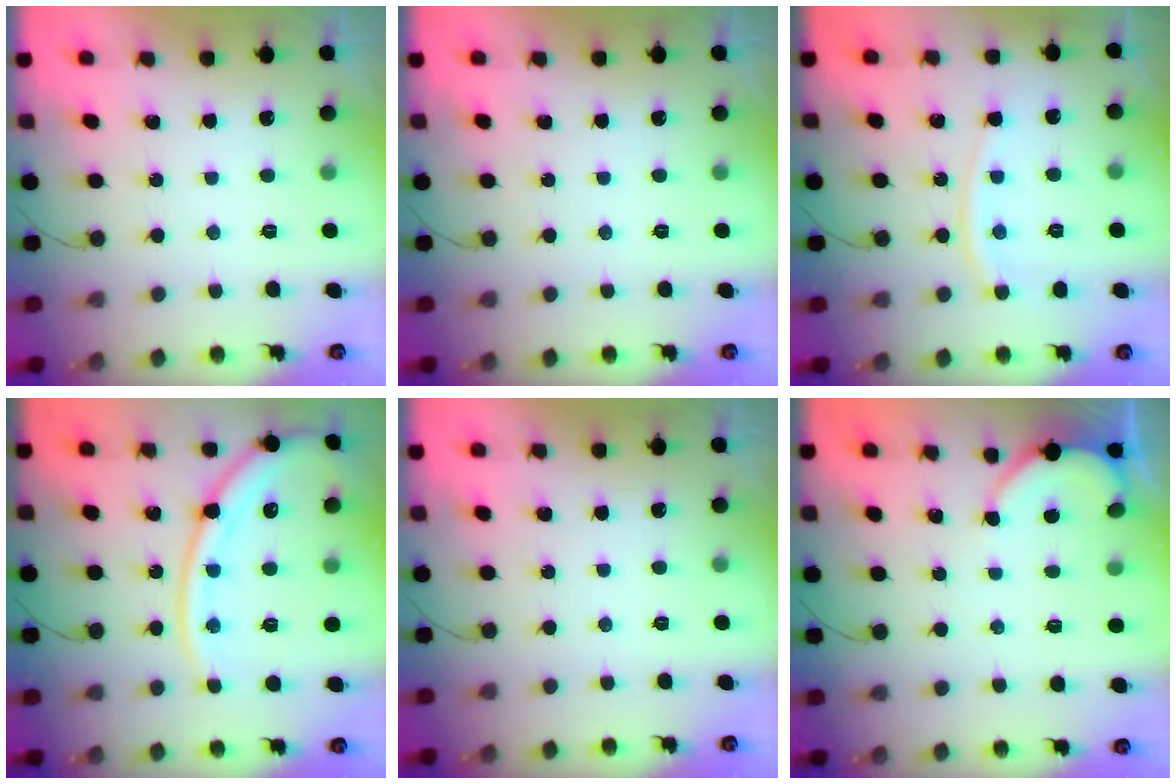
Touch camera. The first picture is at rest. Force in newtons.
{"total": 0.0}
{"total": 8.2, "press": 8.1, "slide": 1.1}
{"total": 15.9, "press": 15.7, "slide": 2.0}
{"total": 0.0}
{"total": 2.9, "press": 2.8, "slide": 0.4}